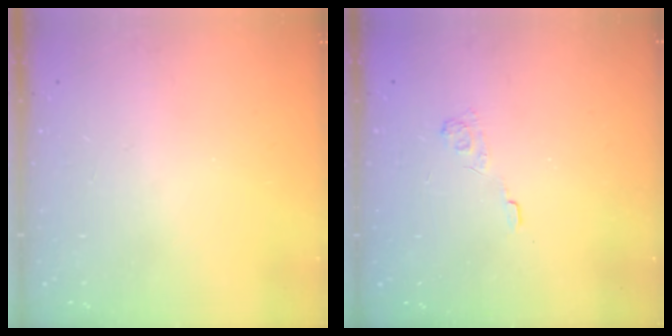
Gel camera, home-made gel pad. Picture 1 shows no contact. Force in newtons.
{"total": 3.5, "press": 3.2, "slide": 1.5}